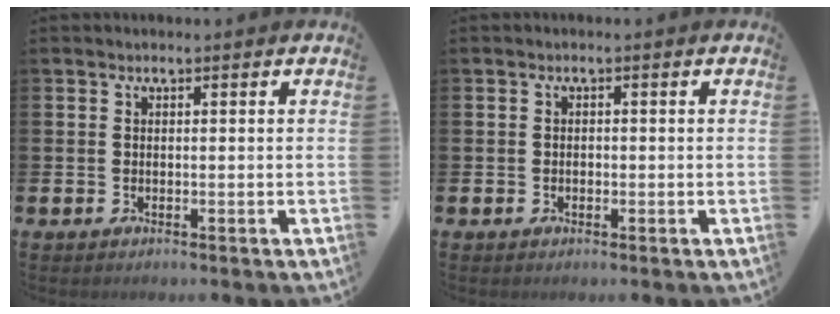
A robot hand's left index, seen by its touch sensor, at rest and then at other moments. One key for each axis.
{"total": 0.7, "fx": -0.4, "fy": 0.6, "fz": 0.2, "tx": -0.012, "ty": 0.007, "tz": -0.007}